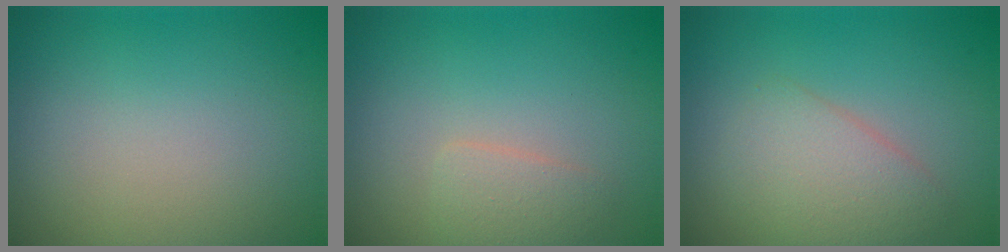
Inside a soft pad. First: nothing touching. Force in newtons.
{"total": 1.6, "press": 1.6, "slide": 0.0}
{"total": 3.0, "press": 3.0, "slide": 0.1}